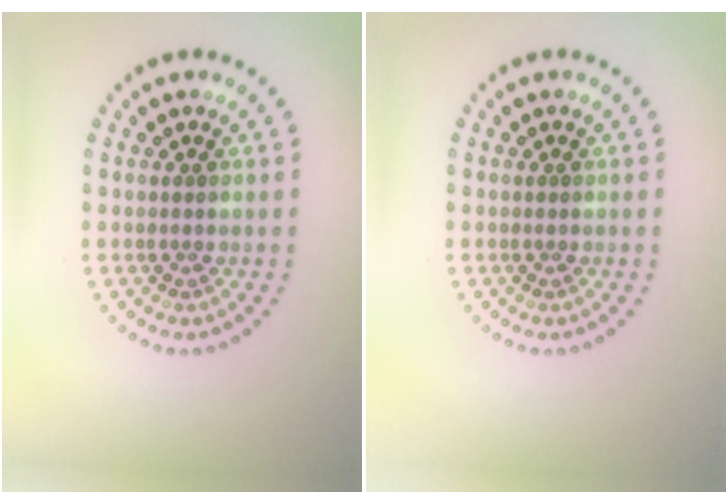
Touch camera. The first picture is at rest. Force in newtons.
{"total": 0.0}